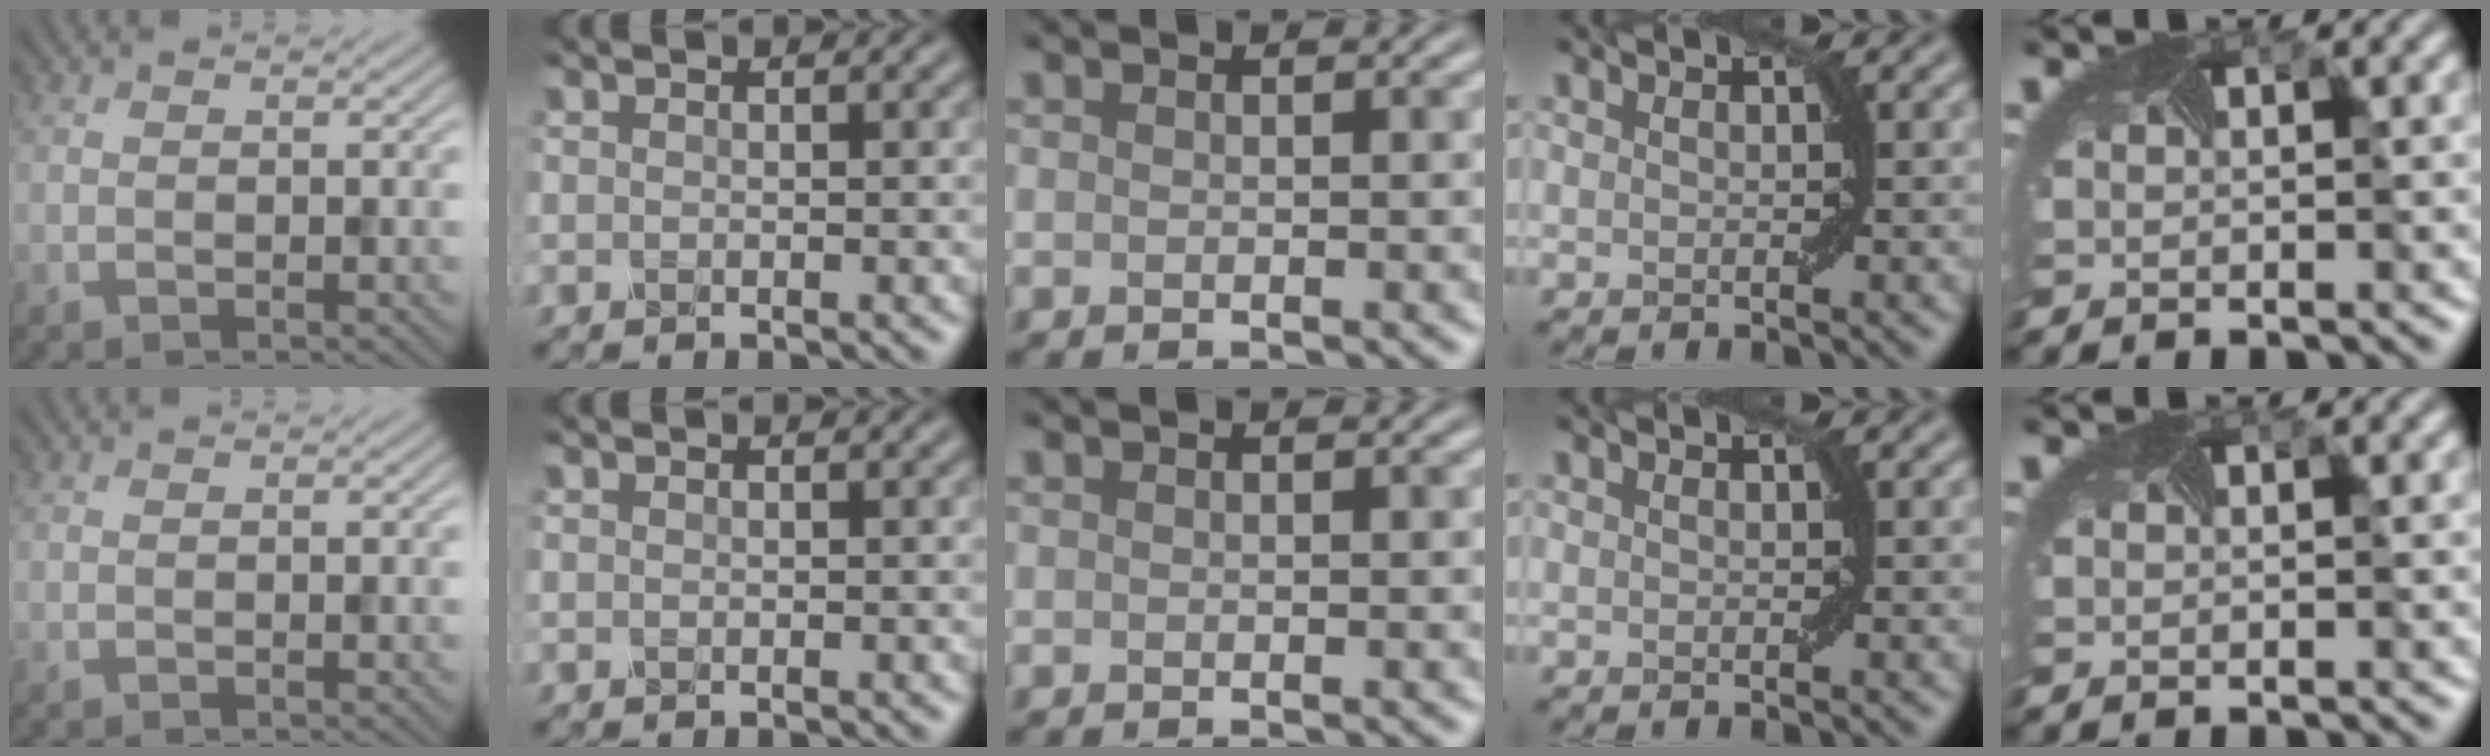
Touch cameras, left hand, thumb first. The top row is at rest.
{}